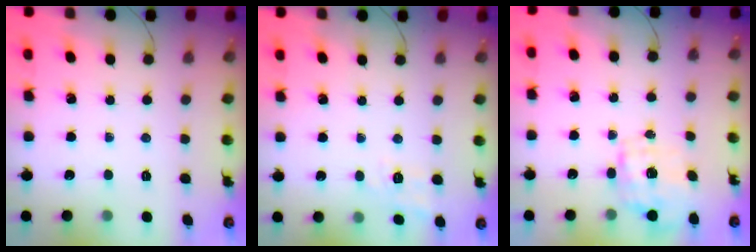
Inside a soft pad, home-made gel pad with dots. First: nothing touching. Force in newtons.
{"total": 4.8, "press": 4.4, "slide": 1.9}
{"total": 1.2, "press": 1.1, "slide": 0.5}